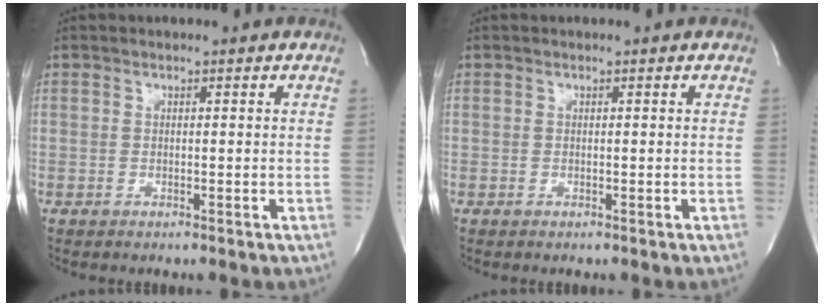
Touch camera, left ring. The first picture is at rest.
{"total": 0.0}